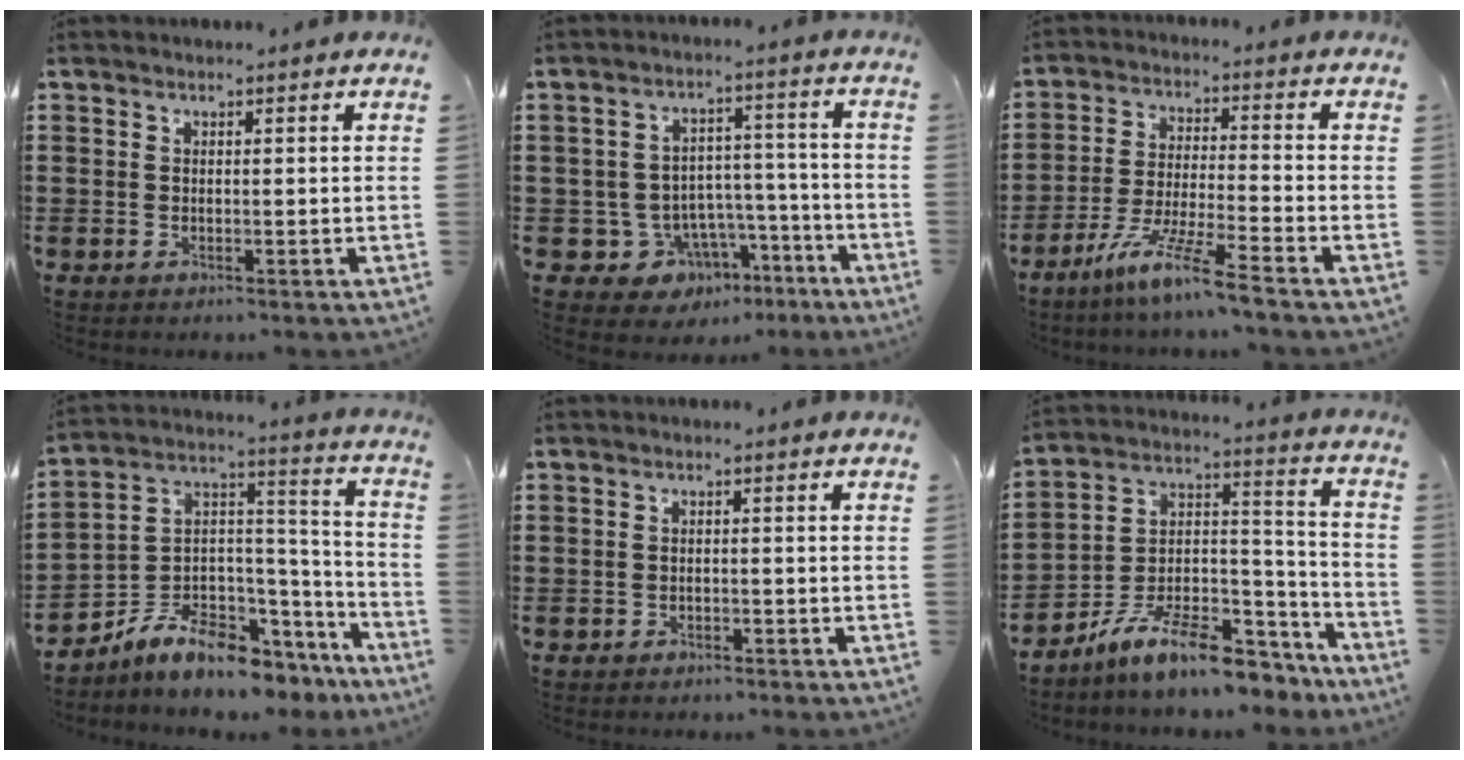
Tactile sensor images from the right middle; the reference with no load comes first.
{"total": 6.8, "force": [-4.0, 5.4, 1.0], "torque": [-0.032, 0.023, -0.067]}
{"total": 8.7, "force": [-7.0, -0.6, 5.1], "torque": [-0.106, -0.014, -0.139]}
{"total": 8.3, "force": [-7.0, 3.1, 3.1], "torque": [-0.078, 0.000, -0.140]}
{"total": 1.1, "force": [-1.0, 0.4, 0.0], "torque": [-0.004, 0.002, -0.023]}
{"total": 10.5, "force": [-8.8, 2.2, 5.2], "torque": [-0.101, 0.021, -0.176]}